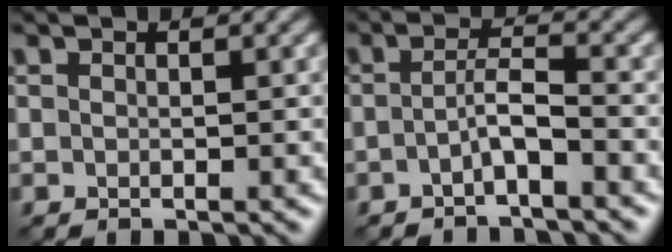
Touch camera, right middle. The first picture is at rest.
{"total": 2.2, "force": [-1.1, 0.2, 1.9], "torque": [-0.037, 0.008, -0.024]}